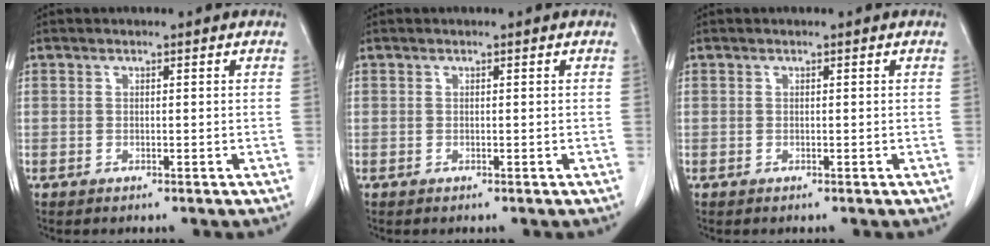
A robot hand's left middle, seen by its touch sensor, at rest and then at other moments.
{"total": 0.0}
{"total": 0.0}